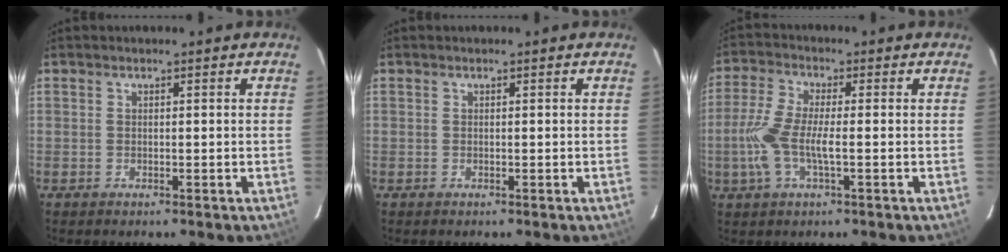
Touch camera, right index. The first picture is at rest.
{"total": 0.0}
{"total": 8.5, "force": [-1.6, 2.2, 8.1], "torque": [-0.182, 0.001, -0.035]}